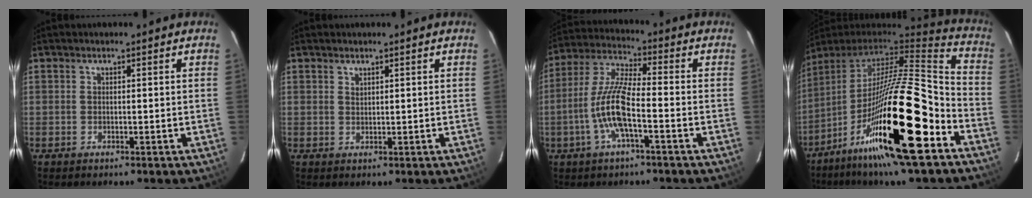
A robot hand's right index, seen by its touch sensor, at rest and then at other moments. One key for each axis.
{"total": 0.8, "fx": 0.7, "fy": 0.3, "fz": 0.2, "tx": -0.004, "ty": 0.002, "tz": 0.015}
{"total": 10.8, "fx": -3.6, "fy": 2.2, "fz": 10.0, "tx": -0.214, "ty": -0.001, "tz": -0.070}
{"total": 29.7, "fx": -15.1, "fy": 5.0, "fz": 25.0, "tx": -0.415, "ty": -0.058, "tz": -0.266}